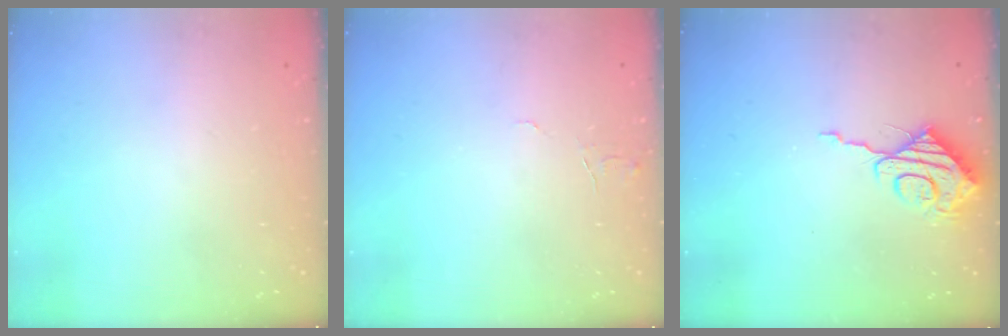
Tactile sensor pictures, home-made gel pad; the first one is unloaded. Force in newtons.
{"total": 4.9, "press": 4.9, "slide": 0.4}
{"total": 9.4, "press": 9.4, "slide": 0.7}